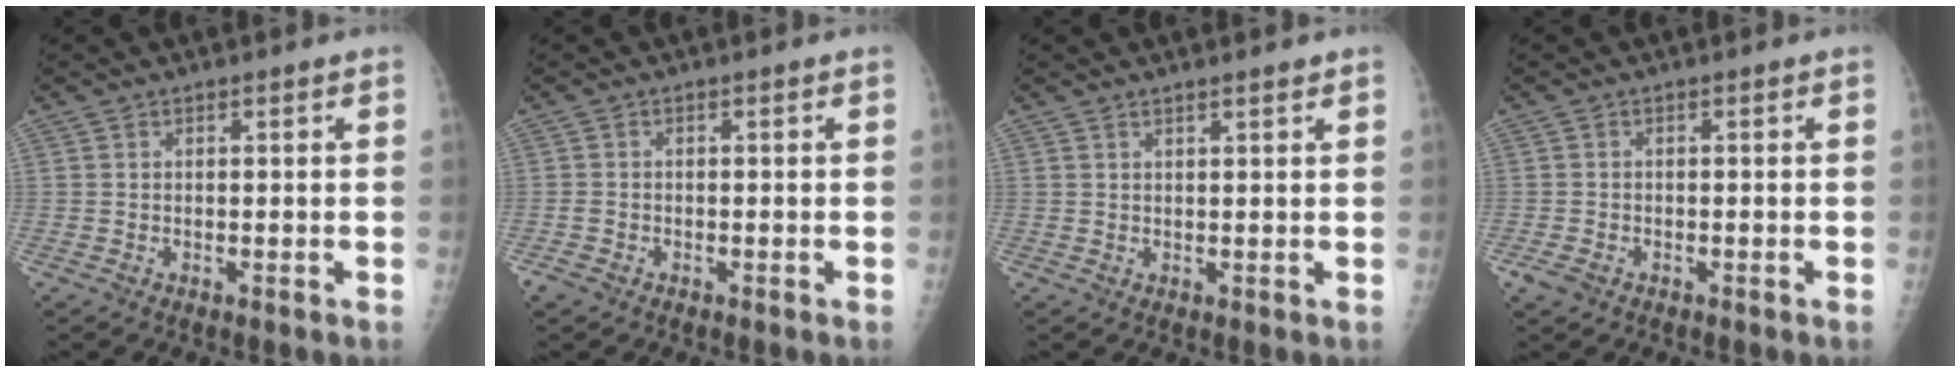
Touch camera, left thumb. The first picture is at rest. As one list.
[{"total": 2.0, "force": [-1.1, 1.5, 0.7], "torque": [-0.014, 0.003, -0.021]}, {"total": 1.5, "force": [1.2, 0.2, 0.9], "torque": [-0.011, -0.007, 0.019]}, {"total": 2.3, "force": [-1.2, 1.6, 1.1], "torque": [-0.020, 0.000, -0.021]}]